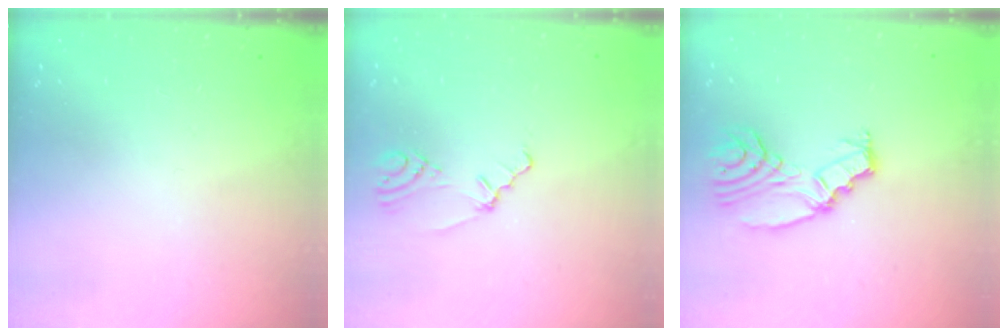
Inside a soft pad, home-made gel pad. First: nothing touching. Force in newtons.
{"total": 1.6, "press": 1.5, "slide": 0.6}
{"total": 9.6, "press": 9.5, "slide": 1.0}